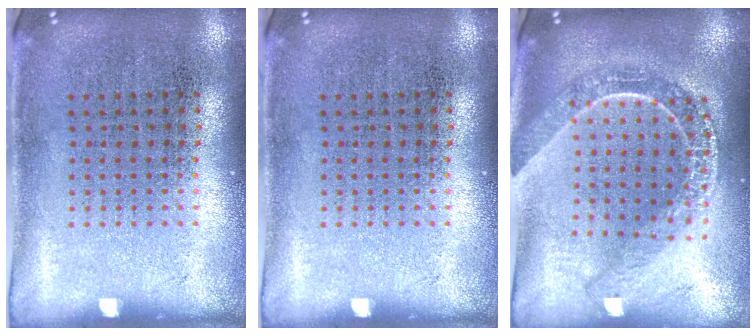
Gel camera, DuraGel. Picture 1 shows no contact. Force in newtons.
{"total": 0.0}
{"total": 2.2, "press": 1.8, "slide": 1.2}